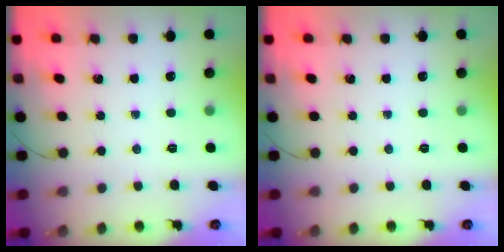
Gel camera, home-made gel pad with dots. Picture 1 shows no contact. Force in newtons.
{"total": 0.0}